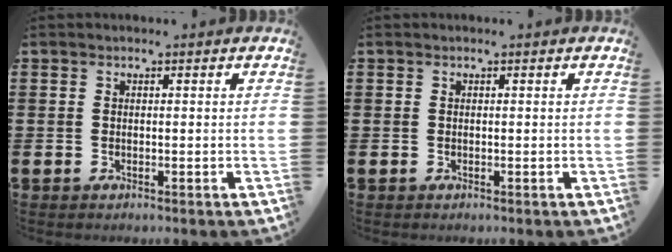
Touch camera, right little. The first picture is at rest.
{"total": 0.0}